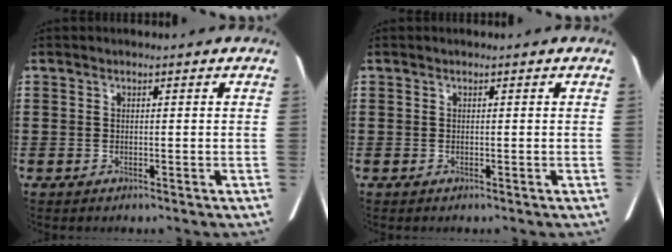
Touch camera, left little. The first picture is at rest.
{"total": 0.0}